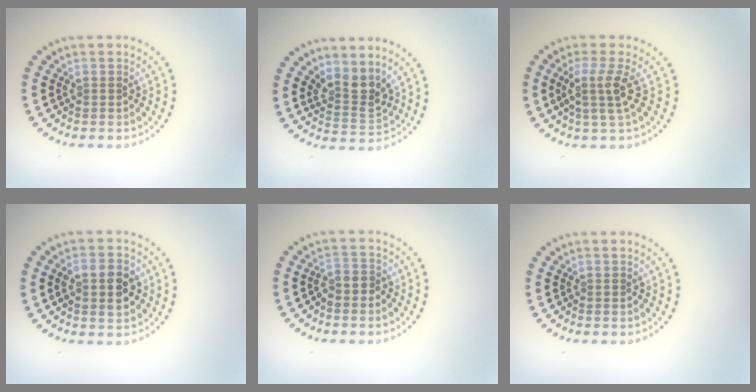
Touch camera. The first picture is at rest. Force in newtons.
{"total": 2.8, "press": 2.1, "slide": 1.9}
{"total": 2.7, "press": 2.0, "slide": 1.8}
{"total": 3.8, "press": 3.8, "slide": 0.1}
{"total": 1.2, "press": 0.9, "slide": 0.8}
{"total": 0.0}